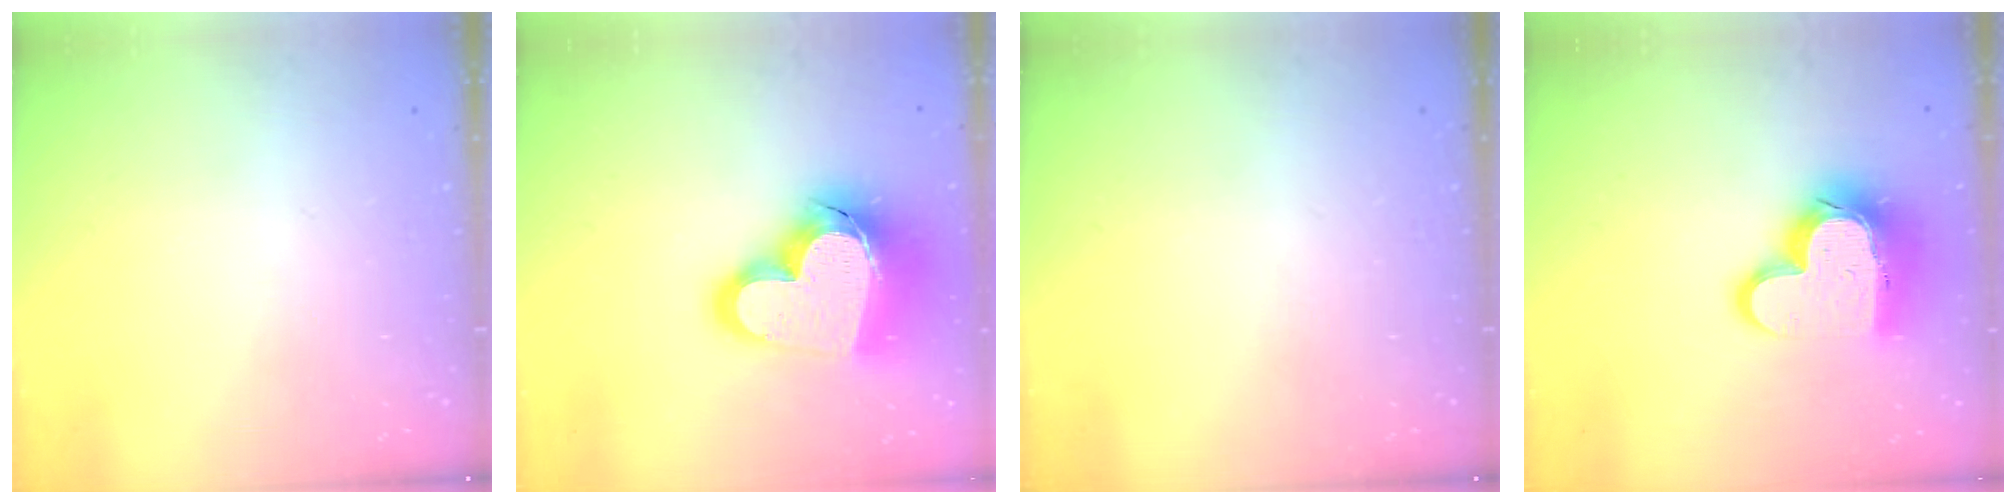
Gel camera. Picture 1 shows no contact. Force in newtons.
{"total": 23.0, "press": 22.9, "slide": 2.3}
{"total": 0.0}
{"total": 16.3, "press": 16.3, "slide": 1.1}